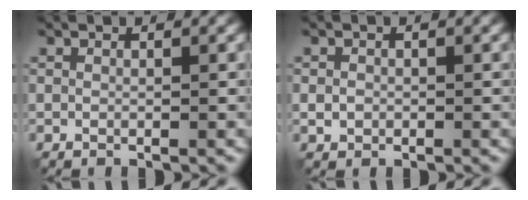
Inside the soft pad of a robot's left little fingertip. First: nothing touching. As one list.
[{"total": 1.1, "force": [-0.2, 1.0, 0.4], "torque": [-0.006, -0.003, -0.006]}]